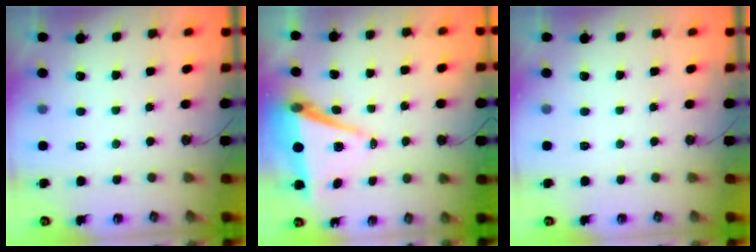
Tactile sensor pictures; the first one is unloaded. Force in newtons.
{"total": 8.3, "press": 6.9, "slide": 4.5}
{"total": 0.0}